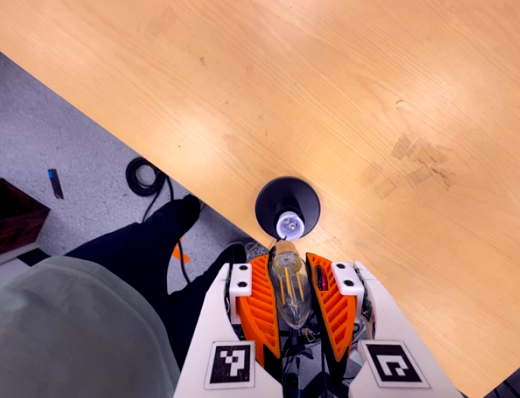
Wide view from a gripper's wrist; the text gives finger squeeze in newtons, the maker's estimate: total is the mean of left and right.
{"total": 20.7, "left": 22.4, "right": 18.9}